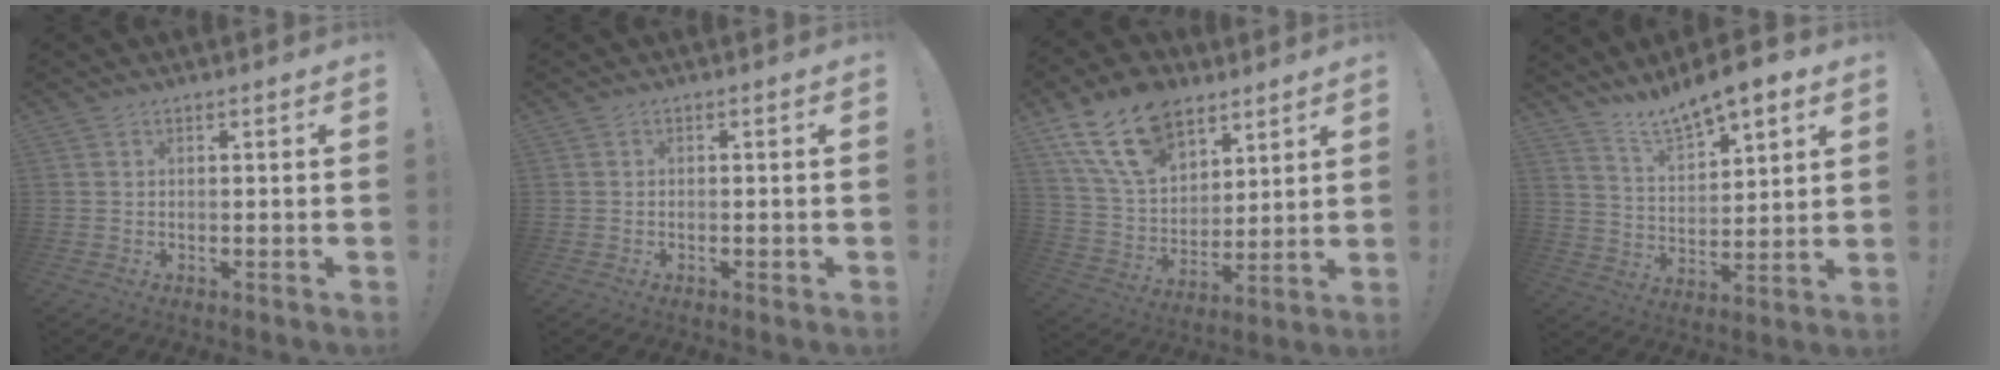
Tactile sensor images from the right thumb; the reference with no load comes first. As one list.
[{"total": 0.6, "force": [-0.2, 0.1, 0.5], "torque": [-0.001, -0.004, -0.004]}, {"total": 18.6, "force": [11.4, 11.6, 9.2], "torque": [-0.170, -0.063, 0.212]}, {"total": 10.6, "force": [9.4, 2.9, 4.1], "torque": [-0.084, -0.068, 0.168]}]